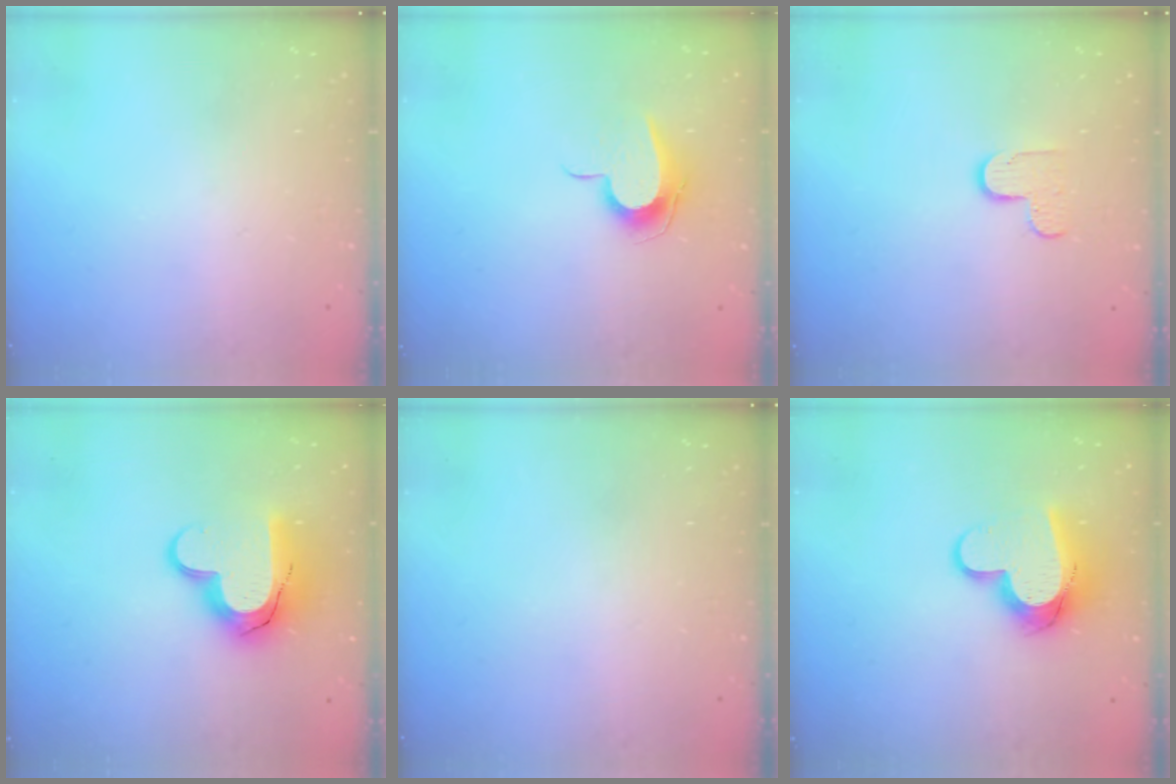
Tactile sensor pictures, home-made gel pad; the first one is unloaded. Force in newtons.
{"total": 9.2, "press": 9.2, "slide": 0.8}
{"total": 5.7, "press": 5.7, "slide": 0.4}
{"total": 15.2, "press": 15.1, "slide": 1.1}
{"total": 0.0}
{"total": 12.7, "press": 12.7, "slide": 1.4}